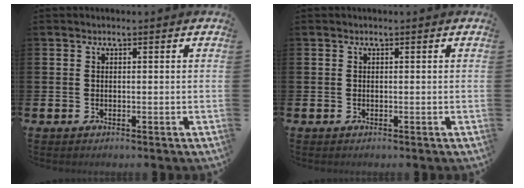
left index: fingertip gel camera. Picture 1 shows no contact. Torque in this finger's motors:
{"motor_torque": [0.00, 0.00, 0.00, 0.00]}